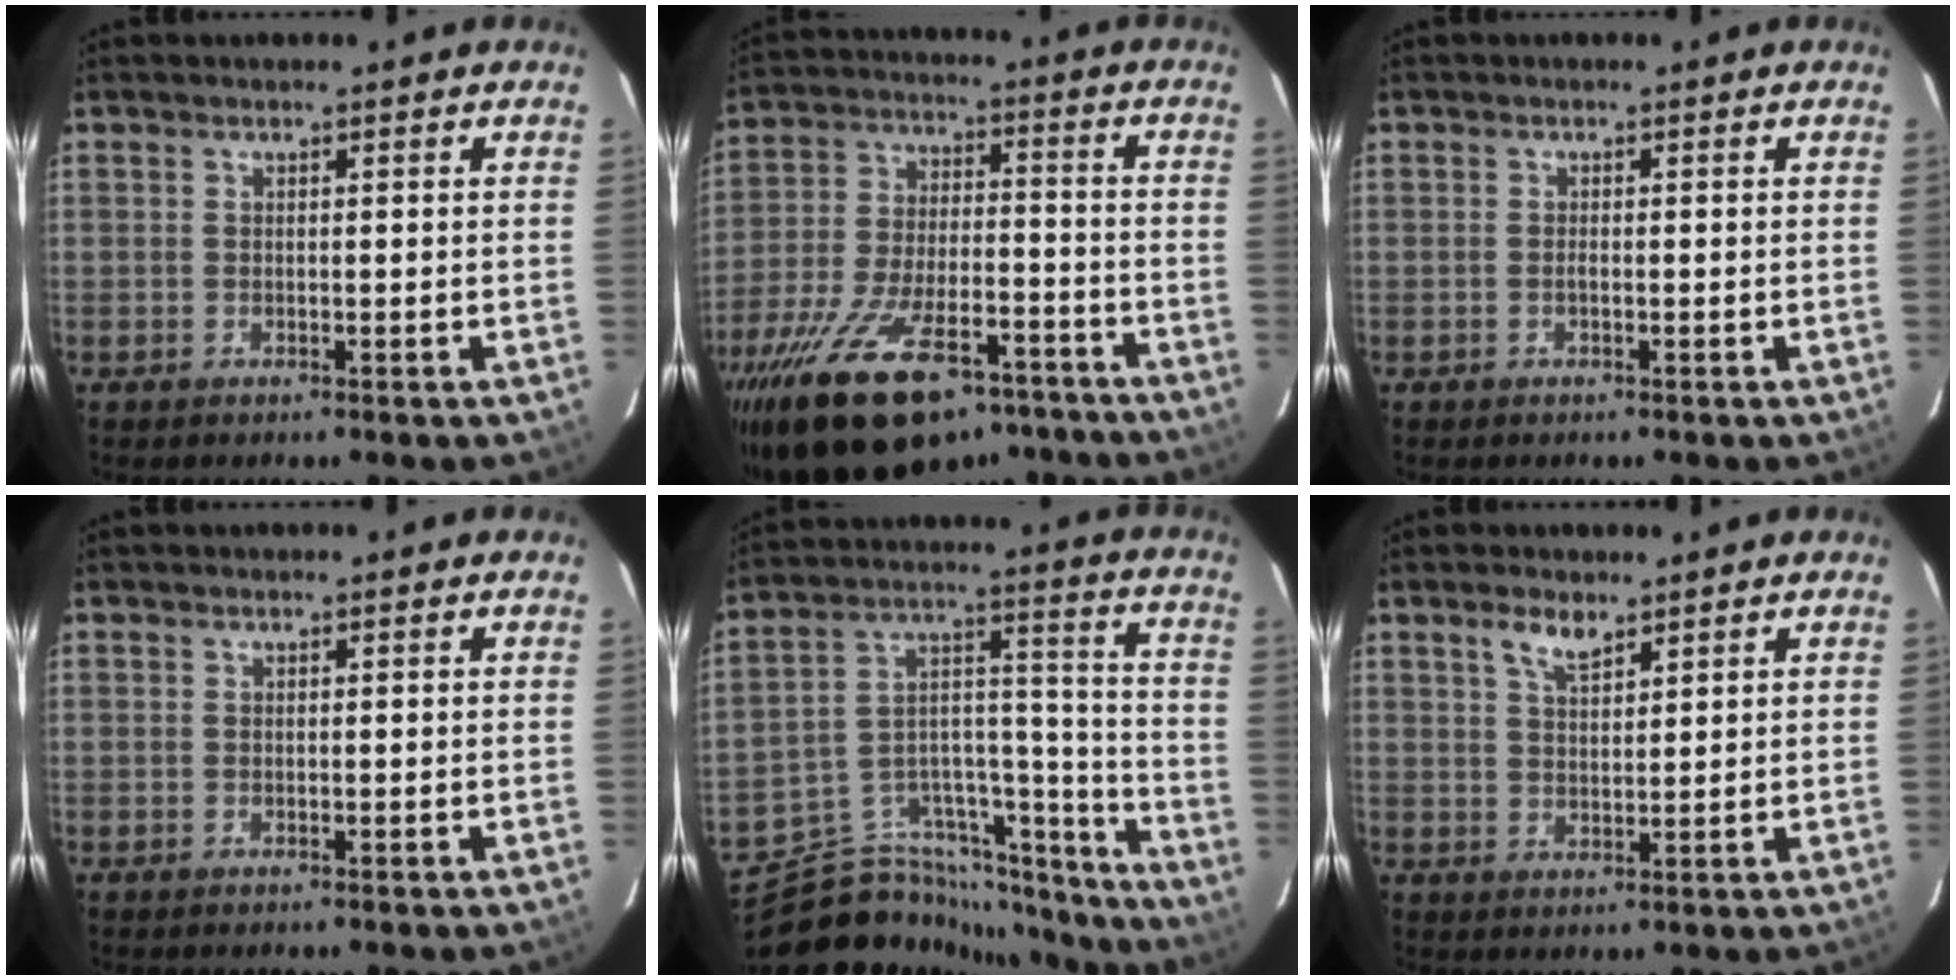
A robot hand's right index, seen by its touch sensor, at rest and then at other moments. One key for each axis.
{"total": 25.8, "fx": -18.4, "fy": 10.5, "fz": 14.8, "tx": -0.287, "ty": -0.027, "tz": -0.281}
{"total": 0.6, "fx": -0.2, "fy": 0.1, "fz": 0.5, "tx": -0.009, "ty": 0.000, "tz": -0.005}
{"total": 0.0}
{"total": 22.1, "fx": -18.0, "fy": 10.4, "fz": 7.4, "tx": -0.133, "ty": 0.080, "tz": -0.257}
{"total": 3.7, "fx": 2.7, "fy": 1.4, "fz": 2.2, "tx": -0.039, "ty": 0.003, "tz": 0.049}